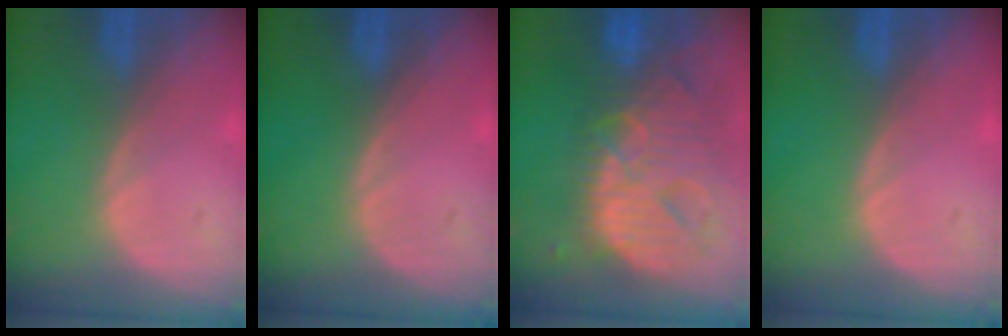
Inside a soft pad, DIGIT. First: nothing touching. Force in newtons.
{"total": 0.0}
{"total": 13.8, "press": 11.7, "slide": 7.3}
{"total": 0.0}